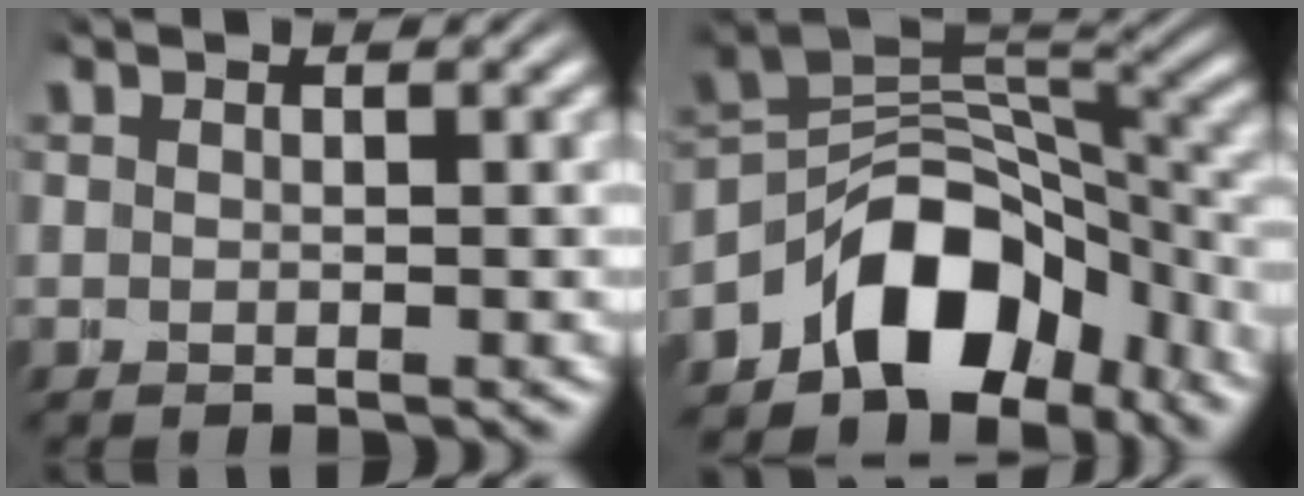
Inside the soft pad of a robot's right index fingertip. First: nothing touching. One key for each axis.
{"total": 10.7, "fx": -4.0, "fy": 7.1, "fz": 6.9, "tx": -0.128, "ty": -0.025, "tz": -0.062}